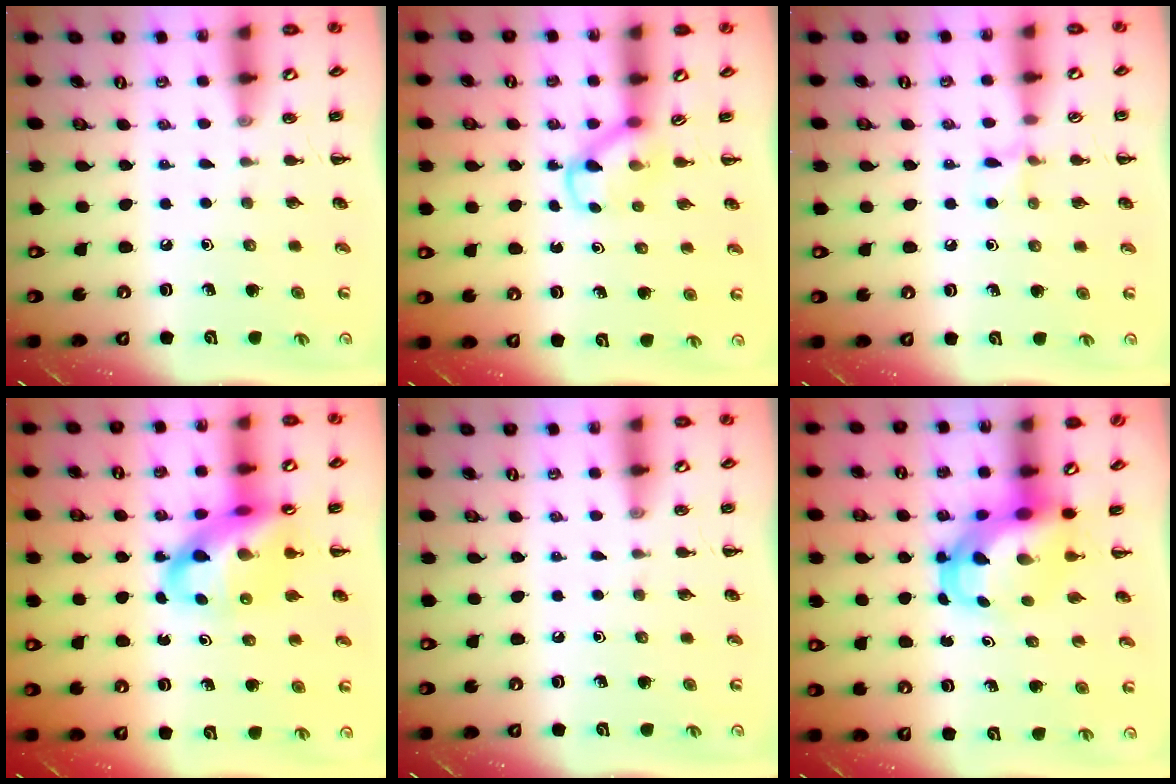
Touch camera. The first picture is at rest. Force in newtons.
{"total": 3.5, "press": 3.2, "slide": 1.5}
{"total": 6.1, "press": 5.8, "slide": 1.9}
{"total": 13.6, "press": 13.1, "slide": 3.7}
{"total": 0.0}
{"total": 5.7, "press": 5.6, "slide": 1.1}